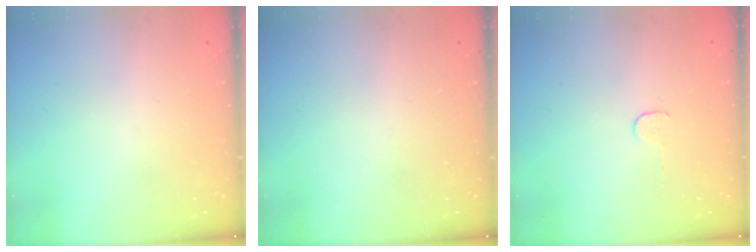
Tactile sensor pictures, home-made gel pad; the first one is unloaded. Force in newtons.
{"total": 0.0}
{"total": 2.7, "press": 2.7, "slide": 0.2}